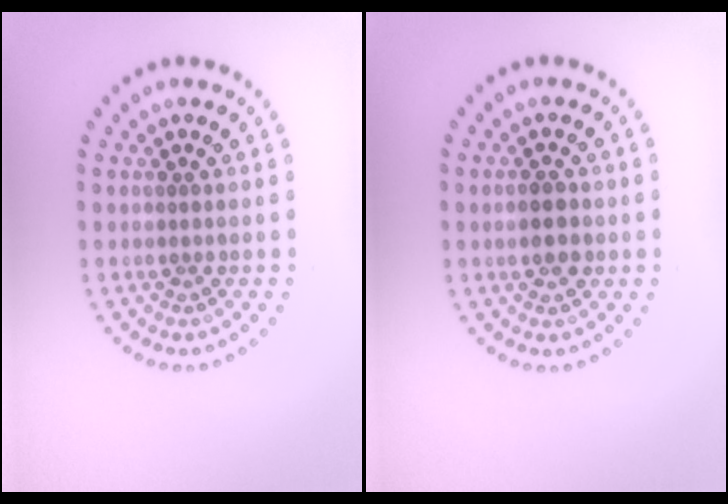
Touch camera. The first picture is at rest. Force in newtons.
{"total": 2.7, "press": 2.7, "slide": 0.2}